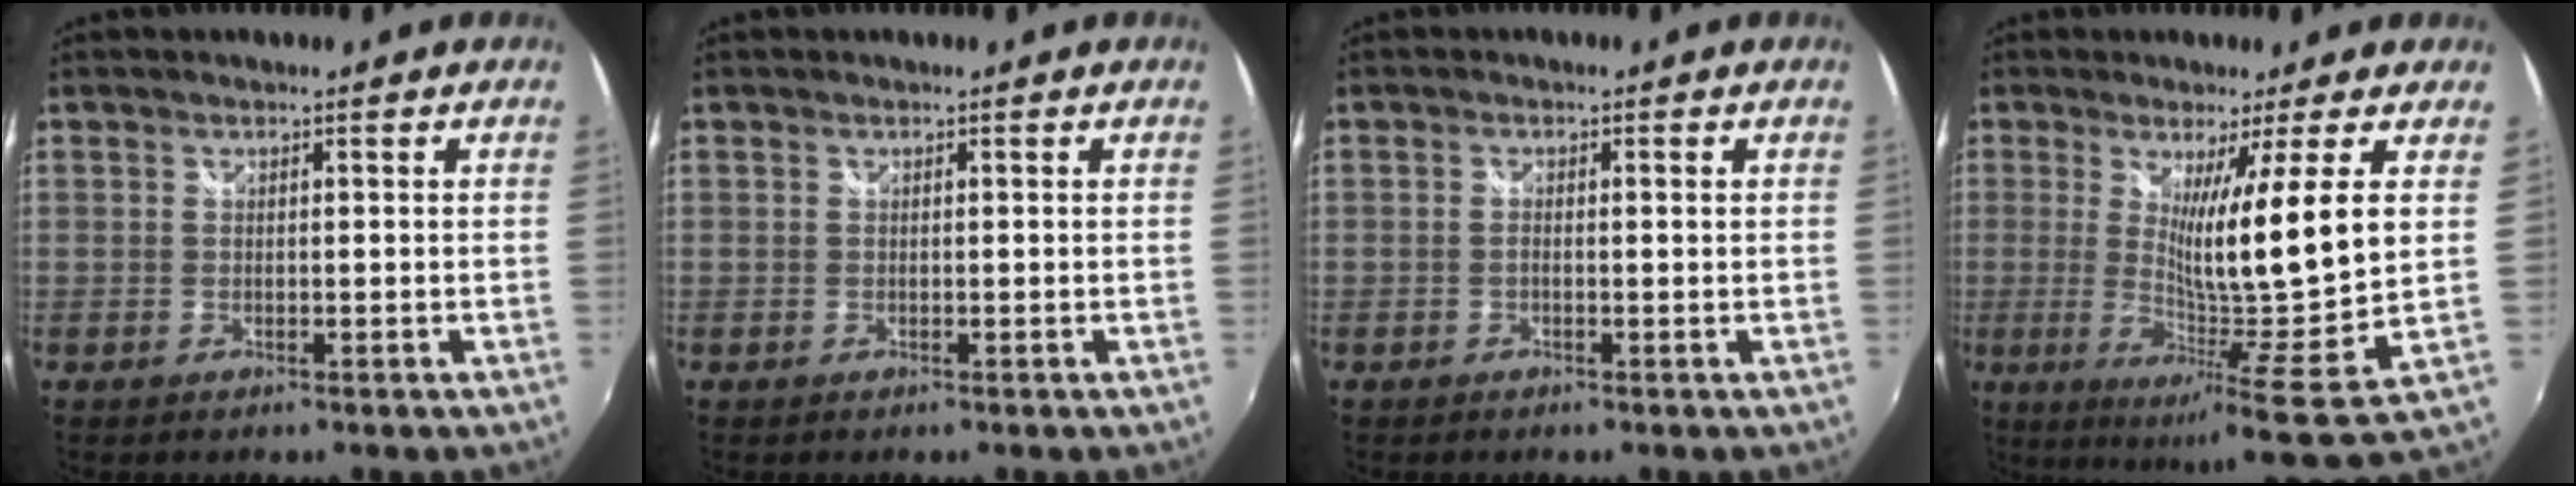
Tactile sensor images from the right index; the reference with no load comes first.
{"total": 0.0}
{"total": 0.8, "force": [-0.1, -0.1, 0.8], "torque": [-0.013, 0.003, -0.004]}
{"total": 13.4, "force": [2.6, -3.2, 12.7], "torque": [-0.190, -0.037, 0.035]}